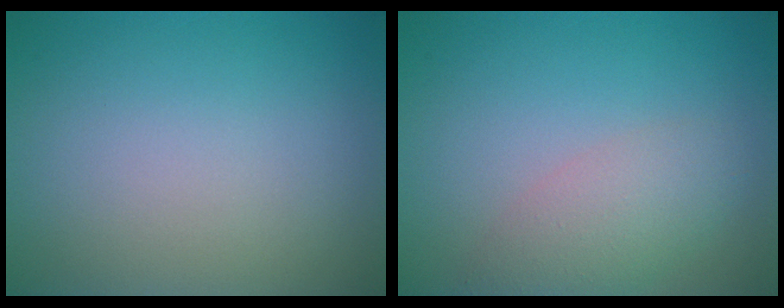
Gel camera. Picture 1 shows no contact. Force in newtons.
{"total": 3.3, "press": 3.3, "slide": 0.3}